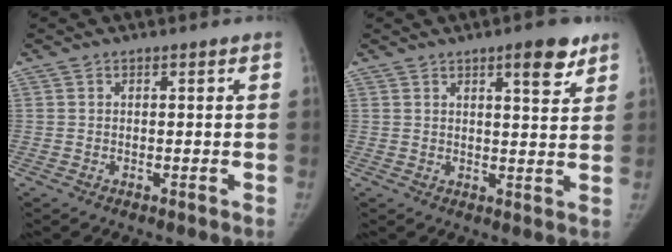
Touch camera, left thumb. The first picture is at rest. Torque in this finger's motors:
{"motor_torque": [0.77, -0.33, 0.78, -0.04, 0.01]}